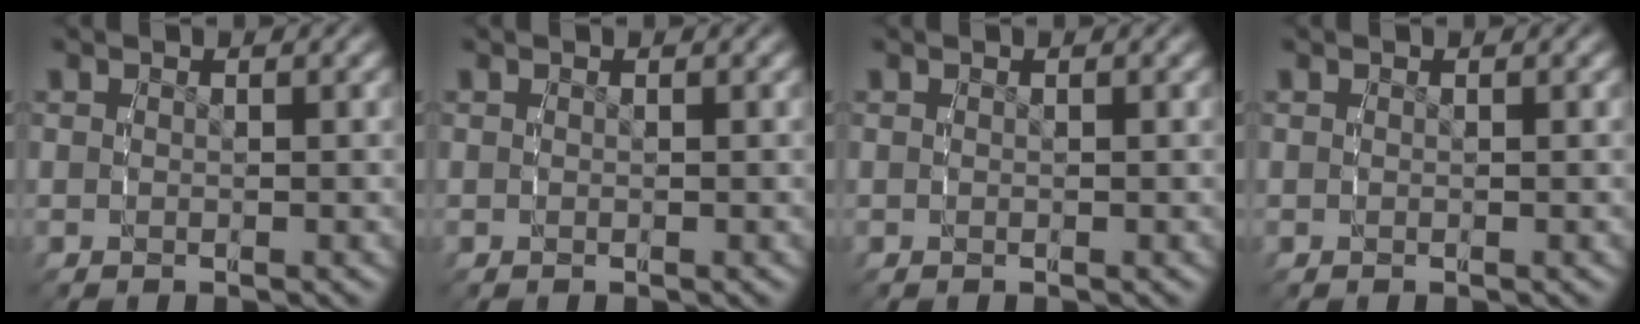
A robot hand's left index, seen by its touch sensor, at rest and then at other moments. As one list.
[{"total": 0.0}, {"total": 0.0}, {"total": 0.0}]